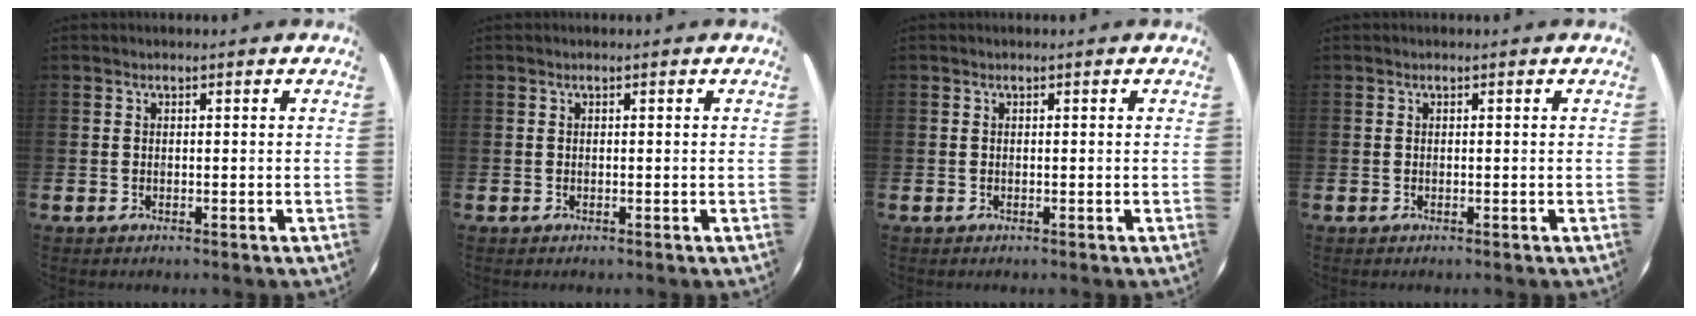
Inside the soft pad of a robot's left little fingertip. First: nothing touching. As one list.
[{"total": 0.0}, {"total": 0.0}, {"total": 0.0}]